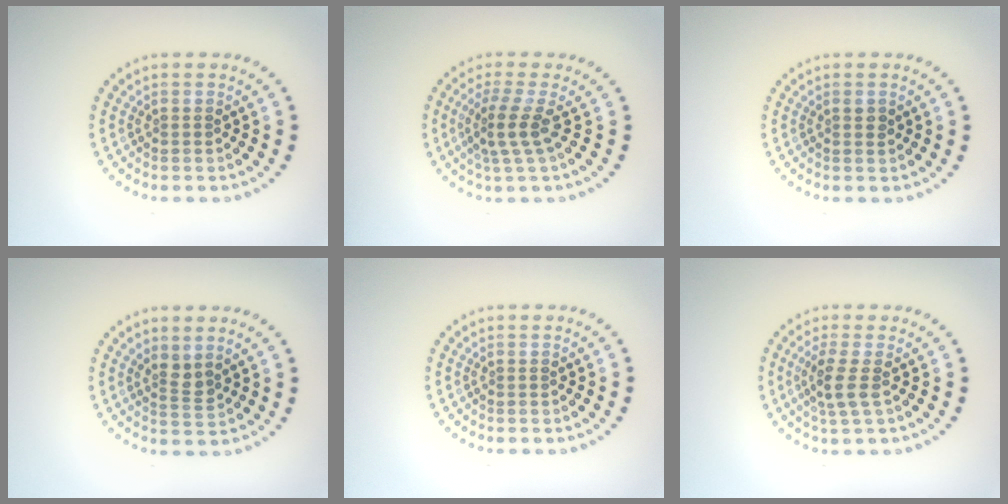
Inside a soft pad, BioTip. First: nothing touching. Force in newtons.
{"total": 2.9, "press": 2.1, "slide": 2.0}
{"total": 0.9, "press": 0.8, "slide": 0.3}
{"total": 1.7, "press": 1.3, "slide": 1.1}
{"total": 0.0}
{"total": 2.5, "press": 2.1, "slide": 1.5}